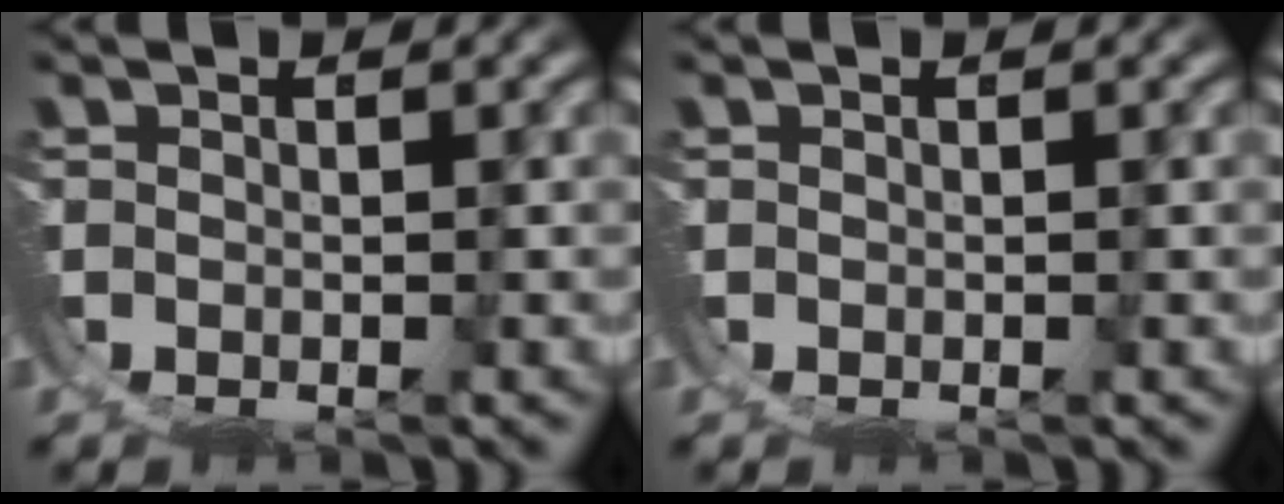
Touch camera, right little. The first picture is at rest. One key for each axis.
{"total": 0.0}